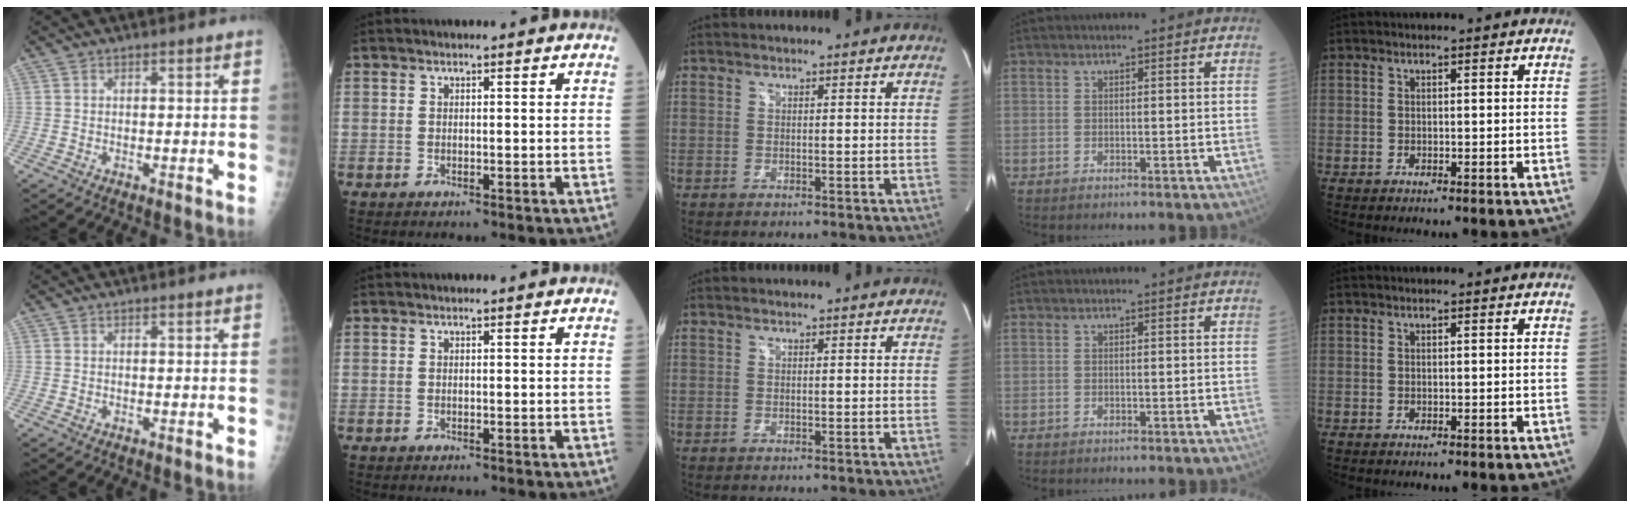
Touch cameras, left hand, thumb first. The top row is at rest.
{}